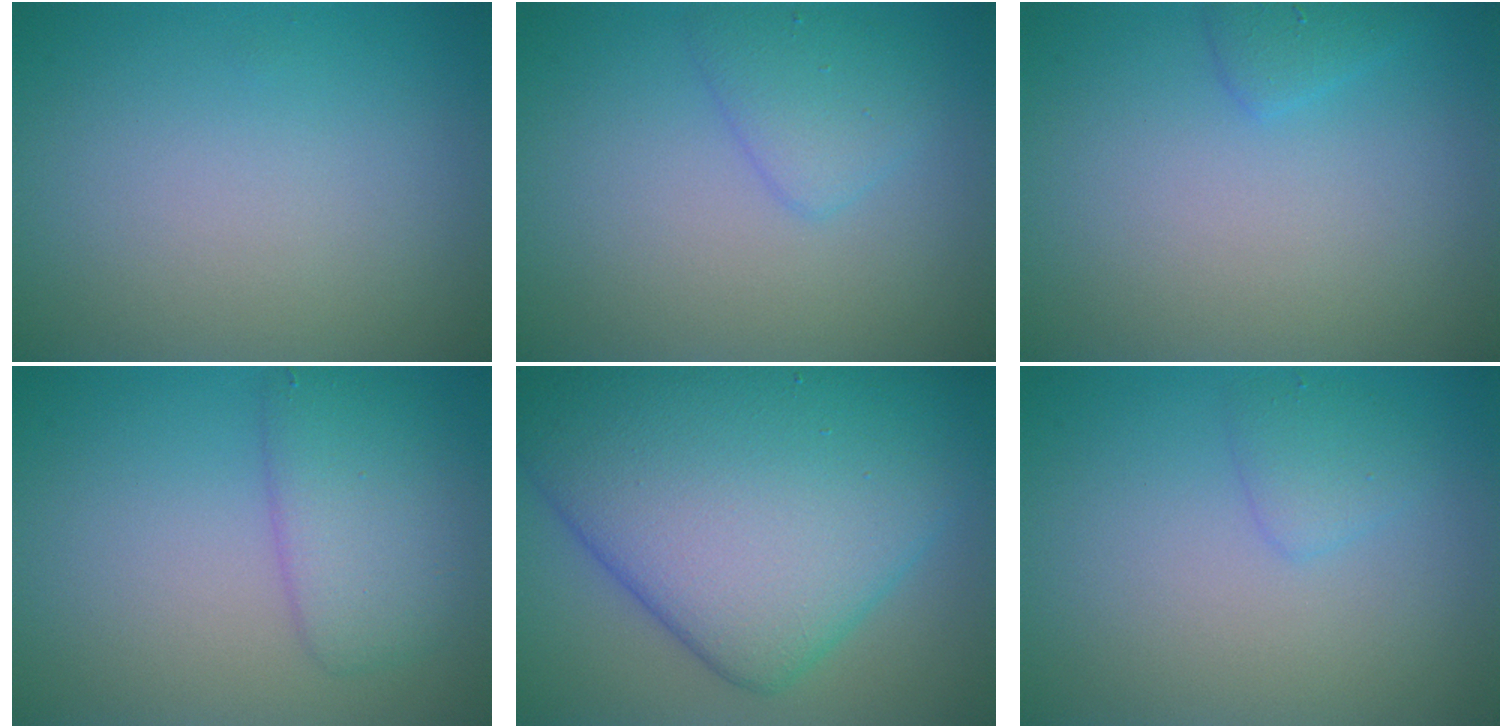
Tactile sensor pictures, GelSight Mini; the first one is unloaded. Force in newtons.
{"total": 2.3, "press": 2.2, "slide": 0.1}
{"total": 1.2, "press": 1.2, "slide": 0.1}
{"total": 3.8, "press": 3.8, "slide": 0.1}
{"total": 14.8, "press": 14.8, "slide": 0.5}
{"total": 1.4, "press": 1.4, "slide": 0.1}